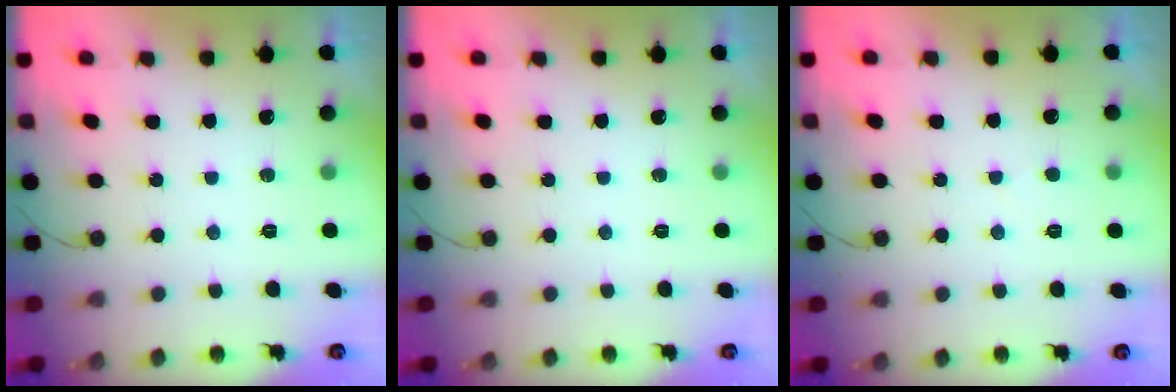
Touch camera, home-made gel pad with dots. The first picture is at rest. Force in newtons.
{"total": 0.0}
{"total": 2.0, "press": 2.0, "slide": 0.2}